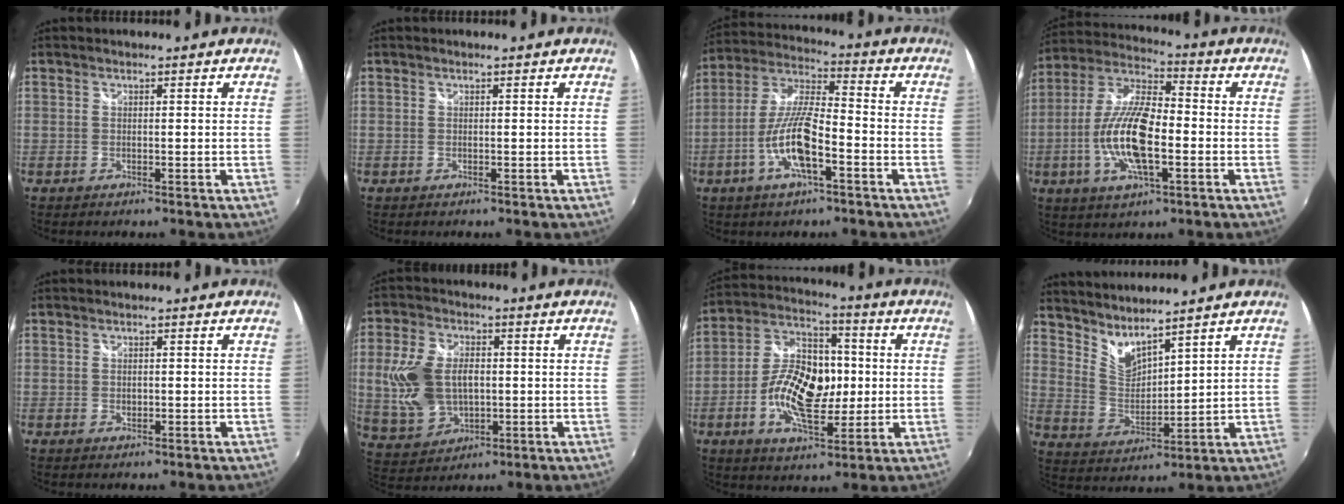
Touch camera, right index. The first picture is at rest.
{"total": 0.0}
{"total": 12.2, "force": [-5.0, 3.0, 10.7], "torque": [-0.226, -0.002, -0.097]}
{"total": 15.2, "force": [-3.4, 5.4, 13.8], "torque": [-0.281, -0.001, -0.067]}
{"total": 1.2, "force": [-0.1, 0.8, 0.8], "torque": [-0.015, 0.001, -0.003]}
{"total": 13.9, "force": [0.3, 9.4, 10.3], "torque": [-0.223, 0.006, 0.023]}
{"total": 15.0, "force": [-1.8, 8.2, 12.4], "torque": [-0.249, 0.011, -0.033]}
{"total": 7.7, "force": [6.7, 1.4, 3.4], "torque": [-0.061, -0.010, 0.134]}